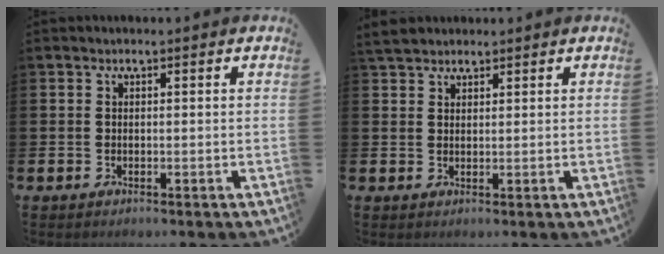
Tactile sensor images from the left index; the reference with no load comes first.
{"total": 3.1, "force": [2.8, 1.0, 0.7], "torque": [-0.008, -0.005, 0.051]}